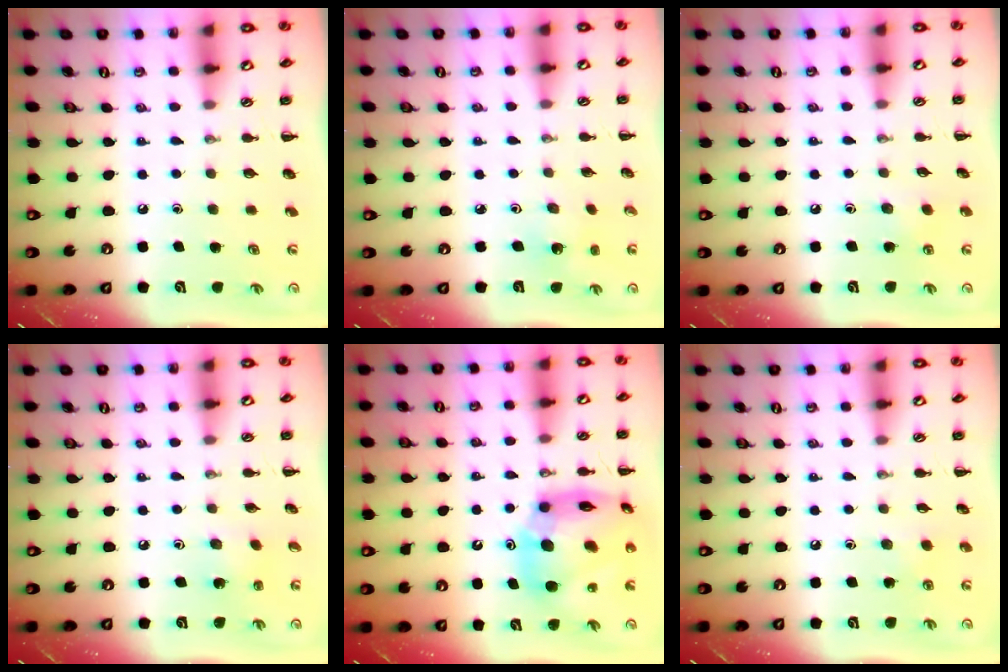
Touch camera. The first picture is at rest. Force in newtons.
{"total": 1.9, "press": 1.8, "slide": 0.6}
{"total": 6.2, "press": 6.1, "slide": 1.3}
{"total": 1.8, "press": 1.6, "slide": 0.7}
{"total": 16.8, "press": 16.1, "slide": 4.7}
{"total": 2.1, "press": 2.0, "slide": 0.7}